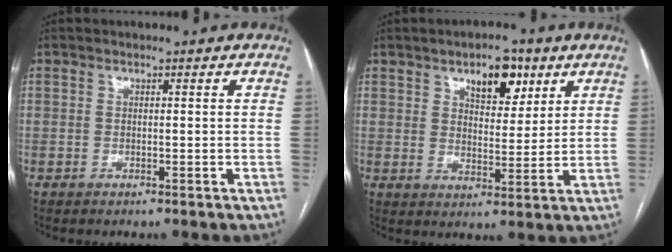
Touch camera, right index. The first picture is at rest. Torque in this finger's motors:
{"motor_torque": [0.38, 0.41, 0.14, 0.05]}